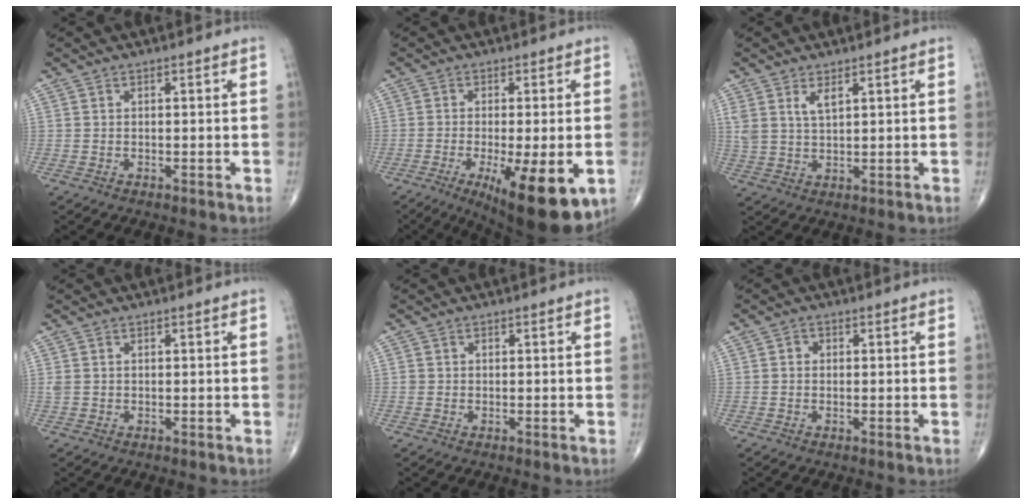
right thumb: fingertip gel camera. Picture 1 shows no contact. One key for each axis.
{"total": 15.9, "fx": -5.7, "fy": 4.7, "fz": 14.1, "tx": -0.182, "ty": -0.018, "tz": -0.073}
{"total": 3.8, "fx": 2.1, "fy": 1.5, "fz": 2.8, "tx": -0.055, "ty": -0.009, "tz": 0.047}
{"total": 1.0, "fx": 0.1, "fy": 0.8, "fz": 0.6, "tx": -0.017, "ty": 0.003, "tz": 0.006}
{"total": 0.7, "fx": 0.0, "fy": 0.7, "fz": 0.2, "tx": 0.002, "ty": 0.002, "tz": 0.000}
{"total": 1.4, "fx": 0.1, "fy": 1.3, "fz": 0.6, "tx": -0.004, "ty": 0.005, "tz": -0.001}